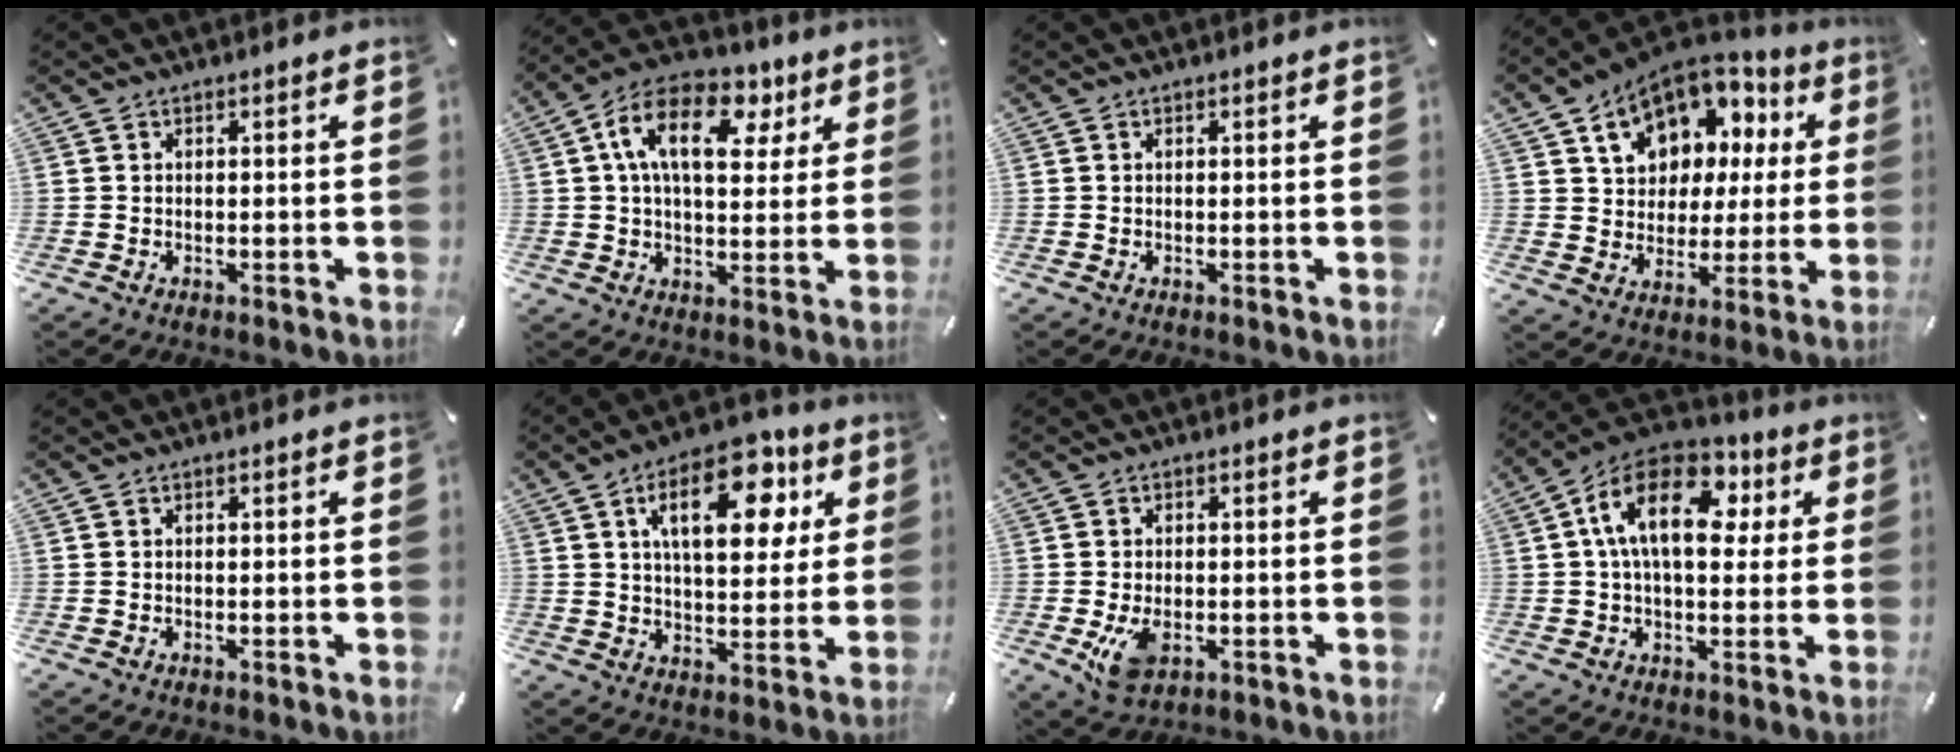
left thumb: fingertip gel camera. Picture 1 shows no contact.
{"total": 15.5, "force": [5.9, 9.2, 11.0], "torque": [-0.178, -0.005, 0.103]}
{"total": 0.0}
{"total": 12.7, "force": [6.5, 9.7, 5.0], "torque": [-0.096, -0.040, 0.122]}
{"total": 0.0}
{"total": 17.6, "force": [7.5, 9.4, 12.8], "torque": [-0.184, -0.015, 0.120]}
{"total": 5.6, "force": [-1.1, 3.5, 4.2], "torque": [-0.081, -0.009, -0.023]}
{"total": 17.2, "force": [4.6, 9.9, 13.3], "torque": [-0.233, 0.002, 0.075]}